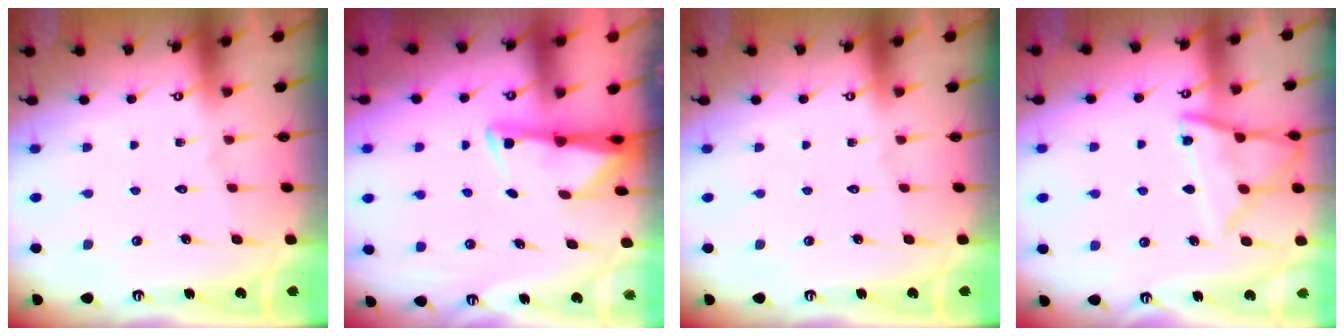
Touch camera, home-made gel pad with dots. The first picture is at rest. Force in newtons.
{"total": 3.1, "press": 3.1, "slide": 0.5}
{"total": 0.0}
{"total": 12.6, "press": 12.6, "slide": 1.1}